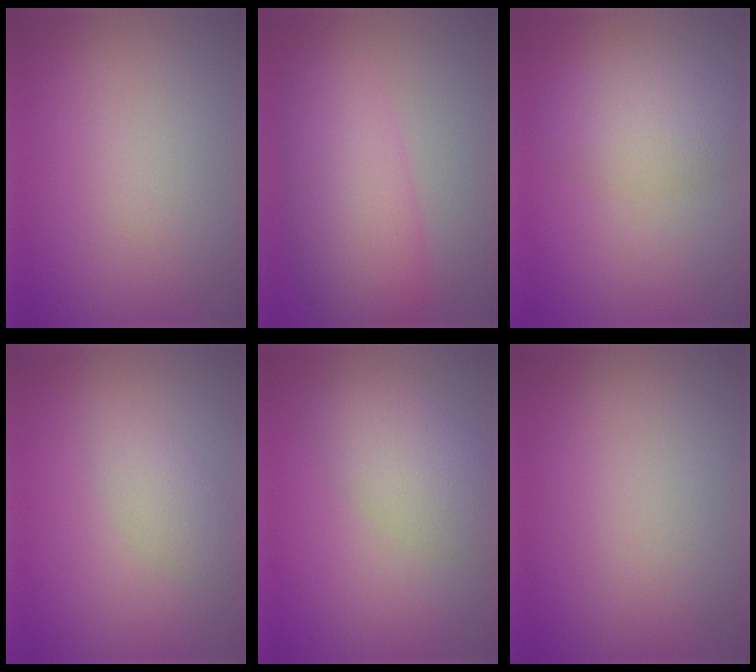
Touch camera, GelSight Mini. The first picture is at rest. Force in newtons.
{"total": 6.7, "press": 6.7, "slide": 0.1}
{"total": 4.1, "press": 4.1, "slide": 0.2}
{"total": 2.2, "press": 2.2, "slide": 0.1}
{"total": 4.7, "press": 4.7, "slide": 0.1}
{"total": 0.0}